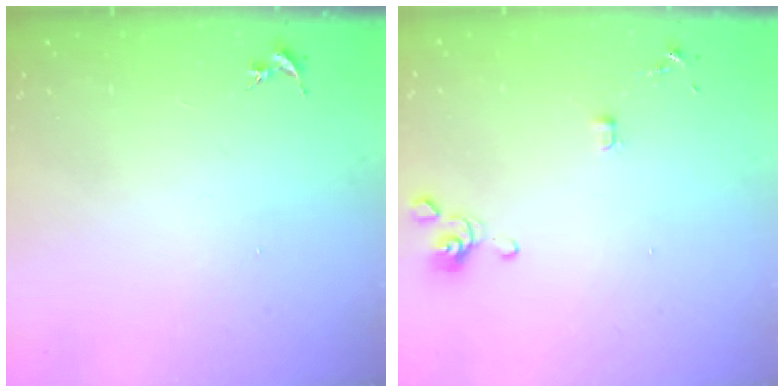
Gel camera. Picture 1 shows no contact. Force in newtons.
{"total": 4.2, "press": 4.1, "slide": 1.0}